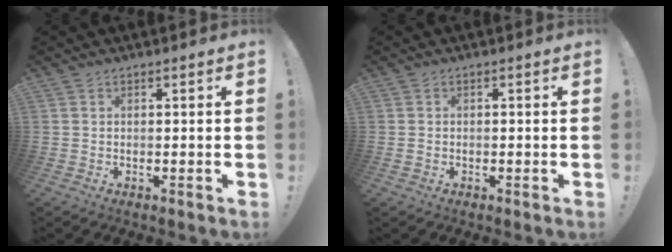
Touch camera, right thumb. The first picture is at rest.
{"total": 0.8, "force": [-0.3, 0.6, 0.3], "torque": [-0.004, 0.002, -0.006]}